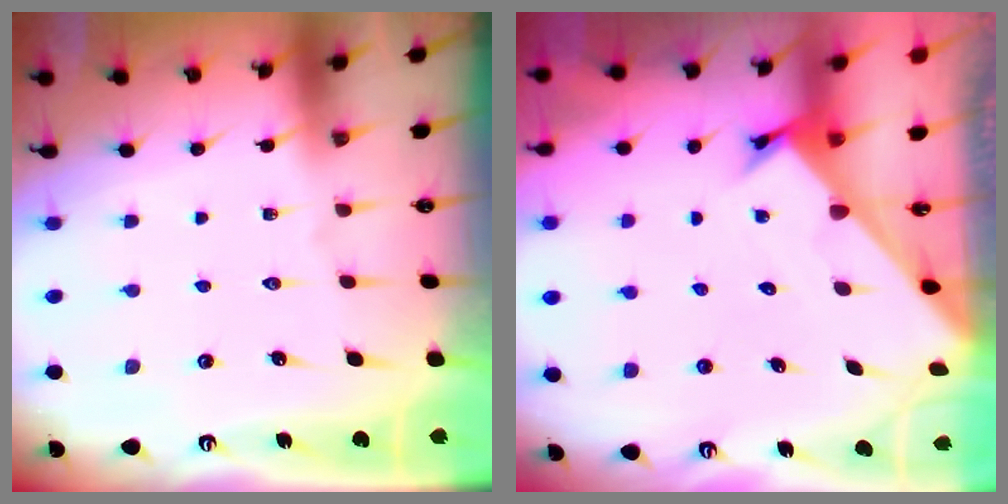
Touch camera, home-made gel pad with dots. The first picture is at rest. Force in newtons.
{"total": 2.4, "press": 2.4, "slide": 0.2}